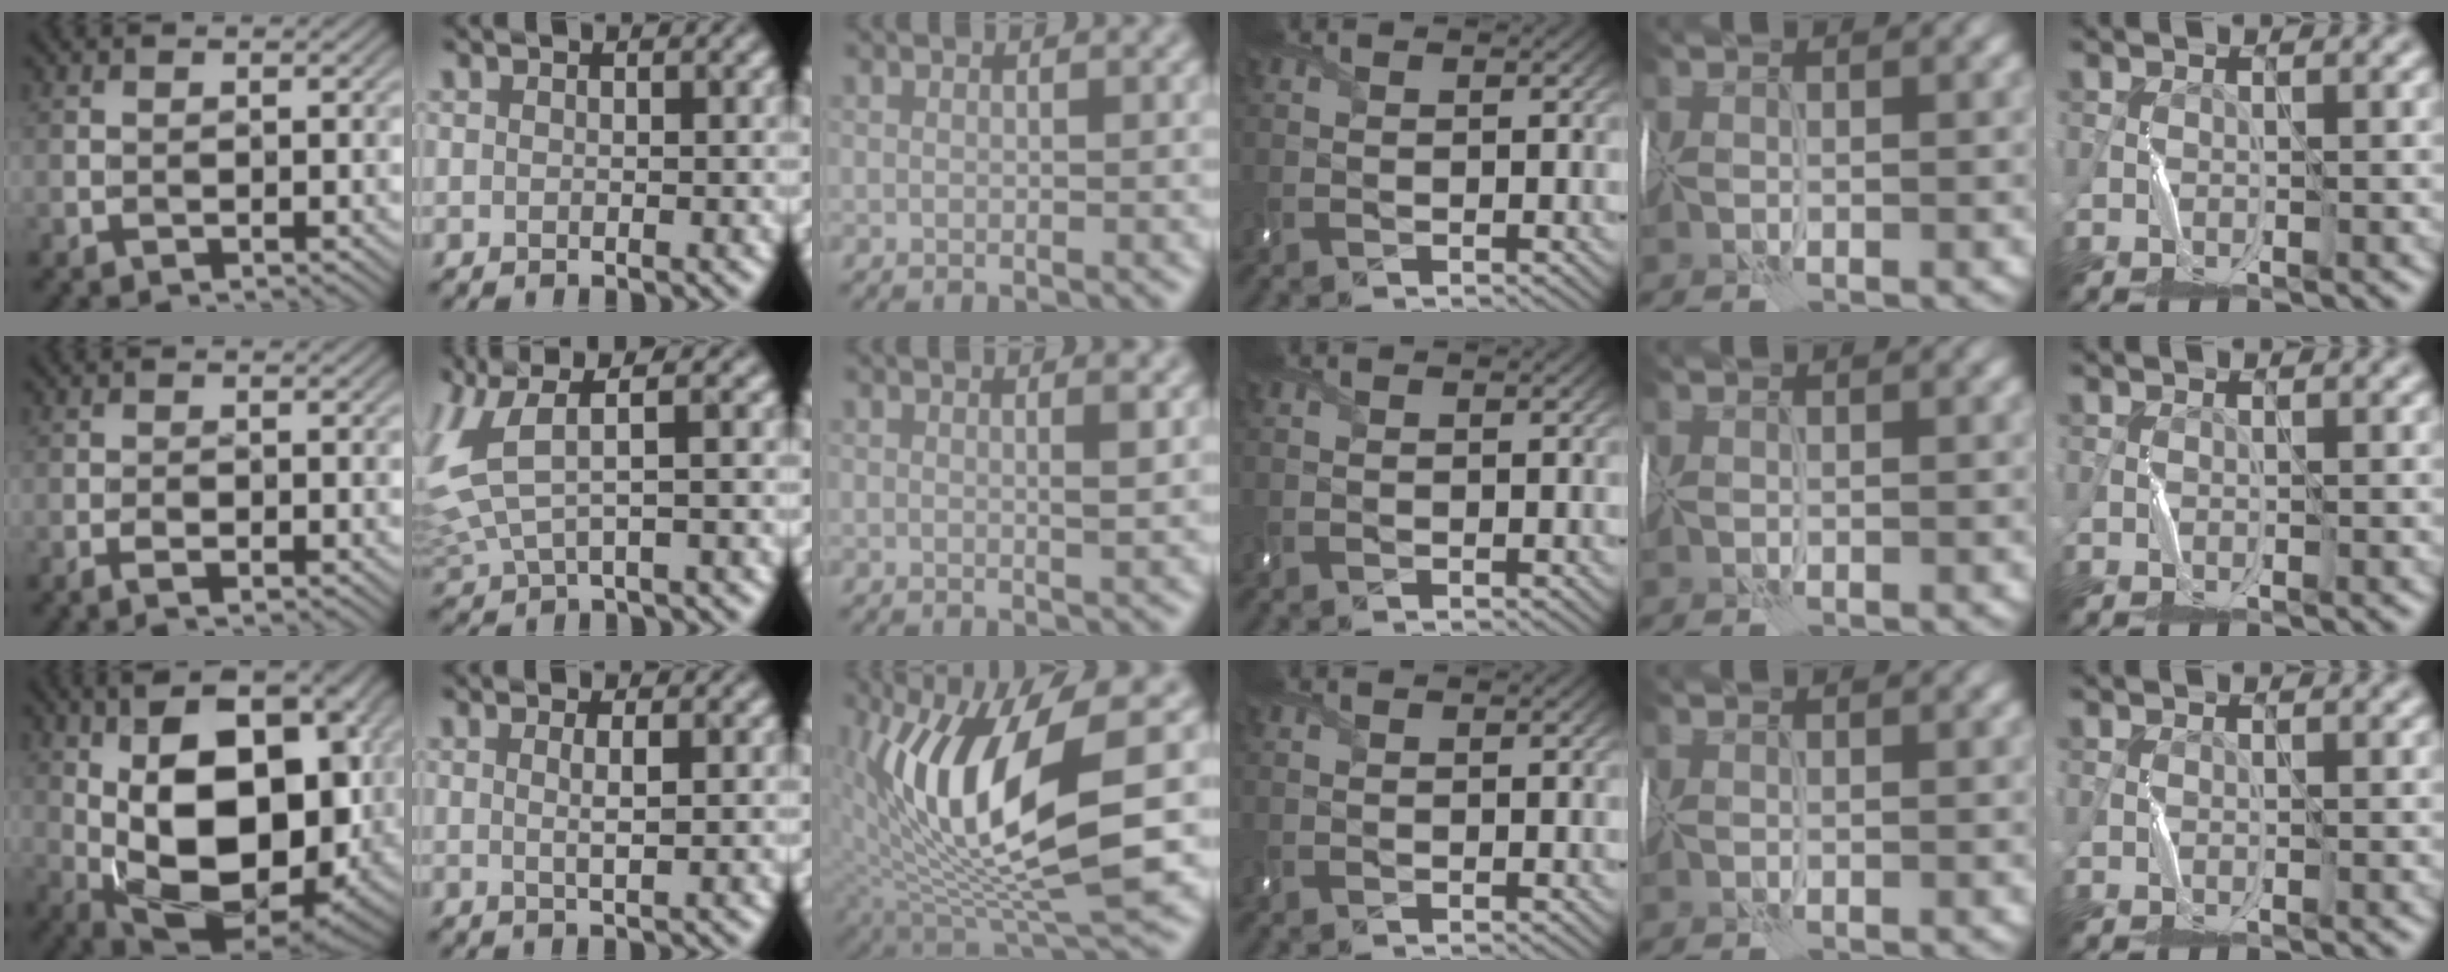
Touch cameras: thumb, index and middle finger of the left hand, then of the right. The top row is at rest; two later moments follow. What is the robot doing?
{"motion": "wrap", "object": "sponge"}